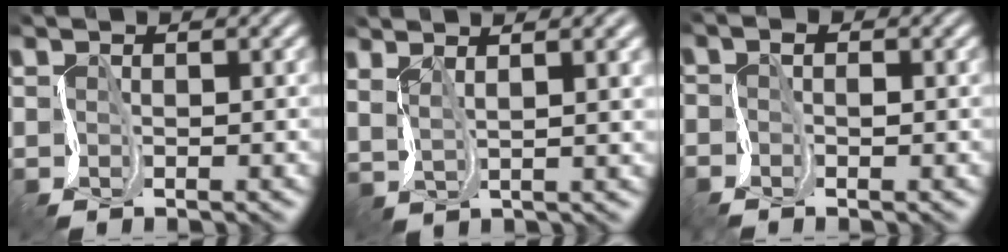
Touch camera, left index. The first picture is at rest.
{"total": 8.0, "force": [4.1, 3.4, 6.0], "torque": [-0.124, 0.035, 0.062]}
{"total": 1.2, "force": [-1.1, 0.0, 0.6], "torque": [-0.018, -0.001, -0.024]}